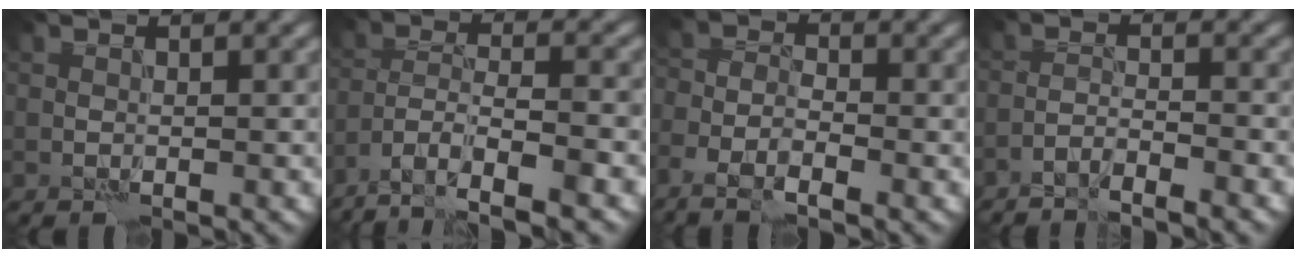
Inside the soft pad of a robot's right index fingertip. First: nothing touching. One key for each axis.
{"total": 7.2, "fx": -5.4, "fy": 1.9, "fz": 4.3, "tx": -0.069, "ty": -0.004, "tz": -0.100}
{"total": 4.0, "fx": -2.8, "fy": 1.4, "fz": 2.5, "tx": -0.046, "ty": -0.003, "tz": -0.061}
{"total": 2.4, "fx": -2.3, "fy": -0.1, "fz": 0.9, "tx": -0.011, "ty": 0.003, "tz": -0.046}